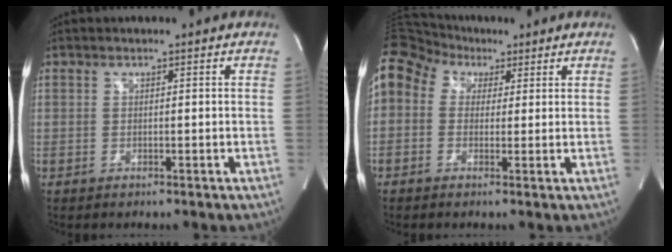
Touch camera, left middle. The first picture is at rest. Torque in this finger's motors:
{"motor_torque": [1.42, -0.71, 1.05, 0.21]}